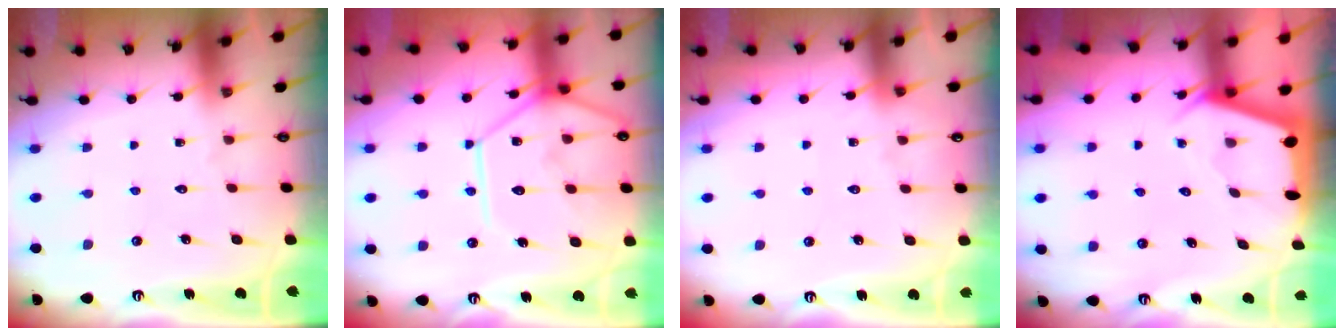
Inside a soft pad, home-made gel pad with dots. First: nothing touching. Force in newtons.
{"total": 15.7, "press": 15.6, "slide": 1.9}
{"total": 4.5, "press": 4.5, "slide": 0.7}
{"total": 2.4, "press": 2.4, "slide": 0.3}